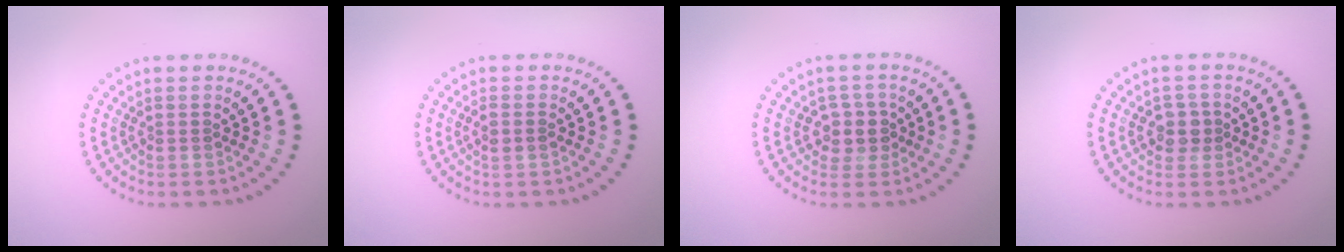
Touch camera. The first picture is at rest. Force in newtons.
{"total": 1.1, "press": 1.0, "slide": 0.4}
{"total": 2.5, "press": 2.2, "slide": 1.2}
{"total": 1.9, "press": 1.8, "slide": 0.7}